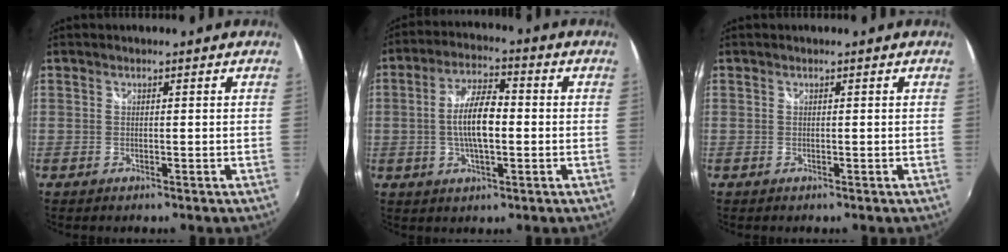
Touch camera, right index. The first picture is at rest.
{"total": 9.0, "force": [-0.8, 3.3, 8.4], "torque": [-0.161, 0.007, -0.014]}
{"total": 0.0}